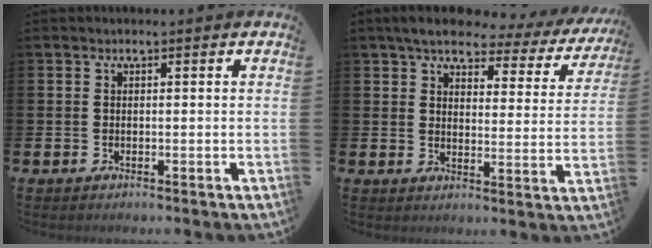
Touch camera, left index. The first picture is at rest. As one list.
[{"total": 4.6, "force": [3.8, 1.8, 1.9], "torque": [-0.054, -0.025, 0.057]}]